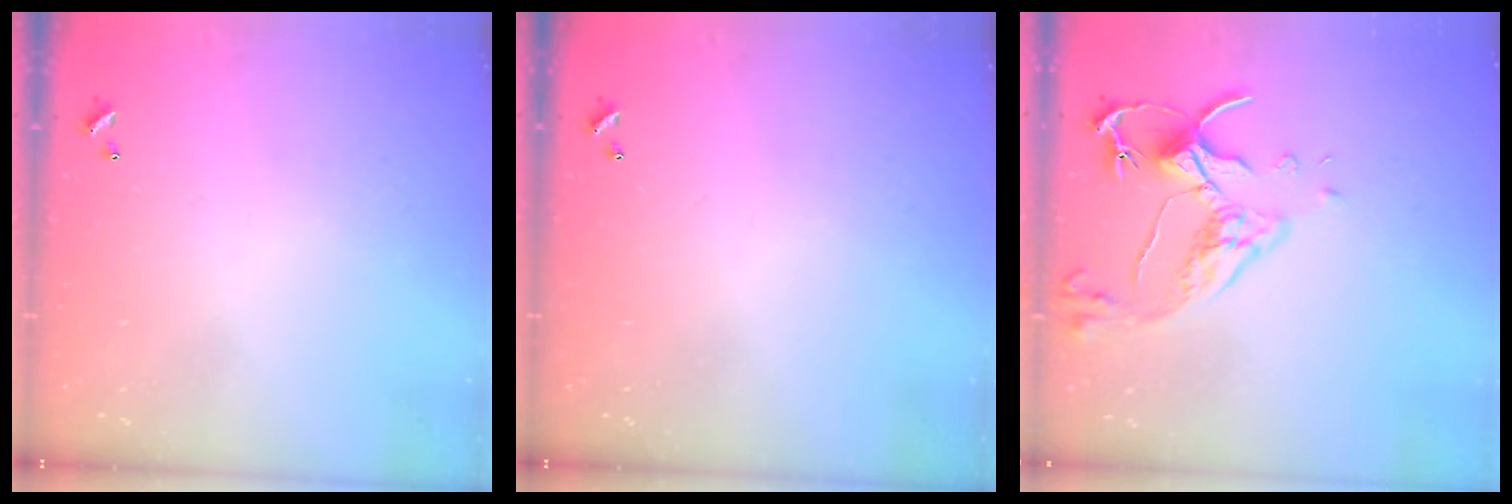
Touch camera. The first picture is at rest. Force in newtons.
{"total": 0.0}
{"total": 6.3, "press": 6.2, "slide": 1.2}